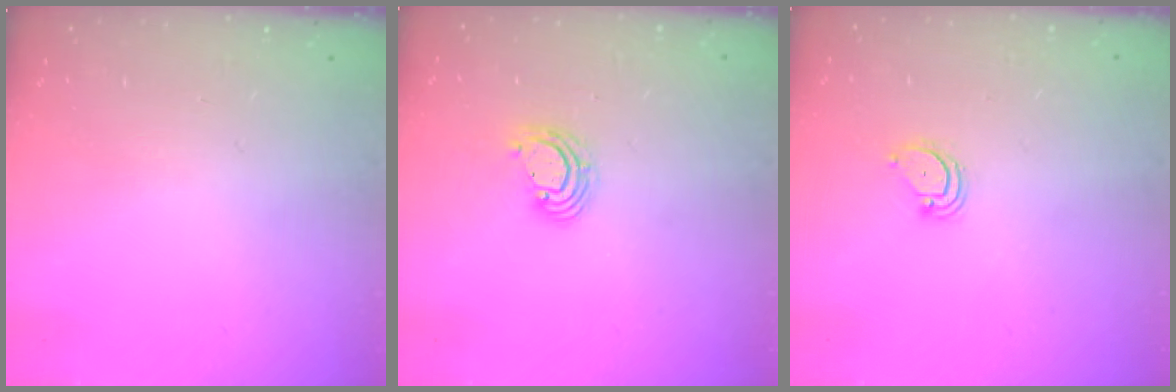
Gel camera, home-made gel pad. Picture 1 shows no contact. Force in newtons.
{"total": 5.1, "press": 5.1, "slide": 0.3}
{"total": 3.9, "press": 3.9, "slide": 0.2}